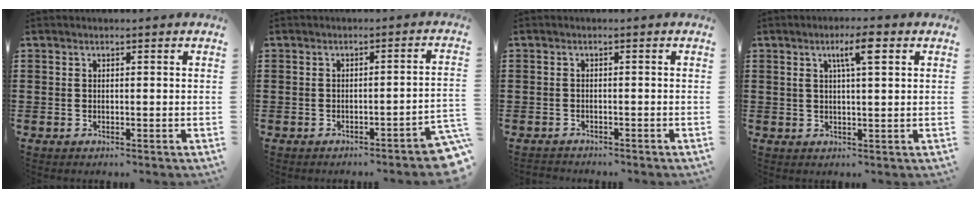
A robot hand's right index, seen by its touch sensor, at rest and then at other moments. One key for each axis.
{"total": 2.3, "fx": -2.0, "fy": 0.0, "fz": 1.2, "tx": -0.024, "ty": -0.005, "tz": -0.041}
{"total": 1.2, "fx": -1.1, "fy": 0.4, "fz": -0.2, "tx": -0.001, "ty": 0.005, "tz": -0.027}
{"total": 4.6, "fx": 1.9, "fy": 0.7, "fz": 4.1, "tx": -0.079, "ty": 0.006, "tz": 0.026}